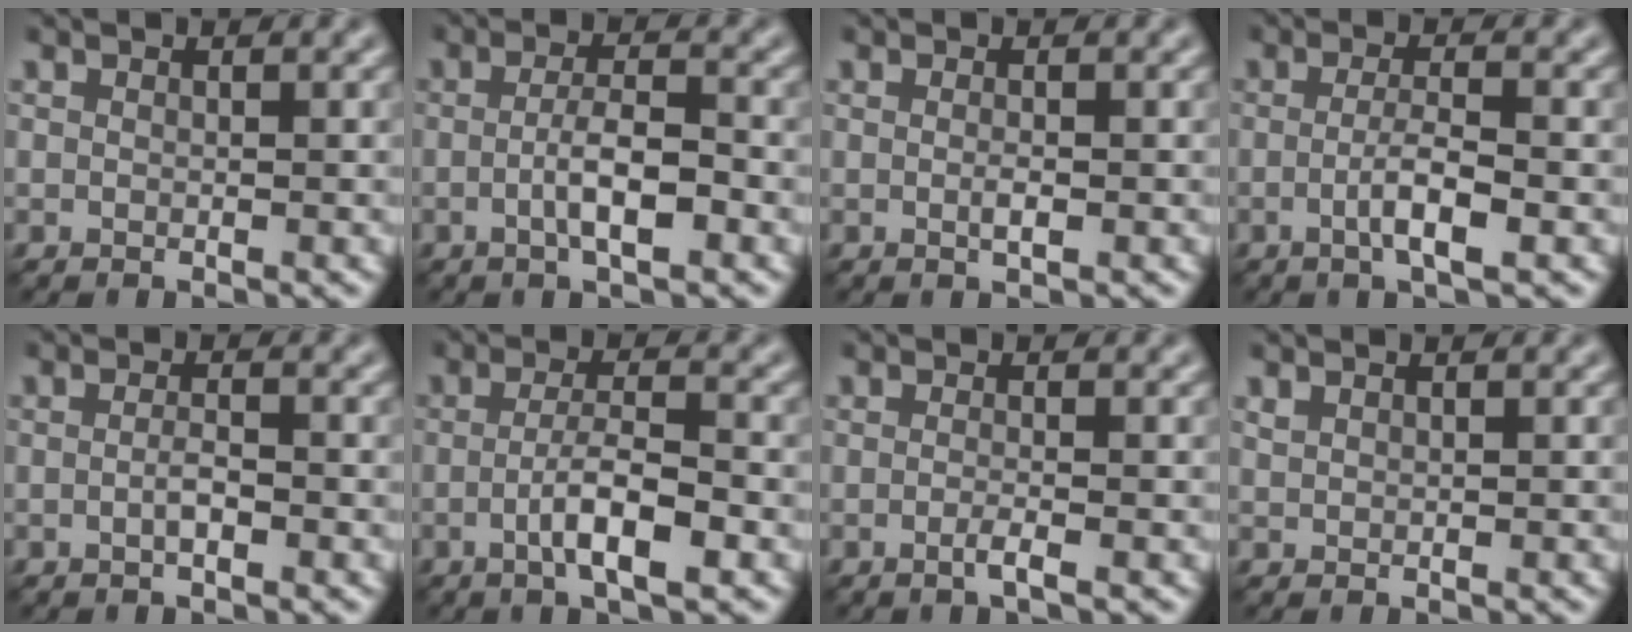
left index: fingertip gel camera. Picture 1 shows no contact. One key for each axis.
{"total": 3.6, "fx": -0.9, "fy": 0.9, "fz": 3.4, "tx": -0.061, "ty": 0.001, "tz": -0.018}
{"total": 1.0, "fx": -0.1, "fy": 0.2, "fz": 1.0, "tx": -0.019, "ty": -0.003, "tz": -0.002}
{"total": 3.2, "fx": -0.7, "fy": 0.6, "fz": 3.1, "tx": -0.055, "ty": 0.000, "tz": -0.016}
{"total": 1.4, "fx": -0.4, "fy": 0.4, "fz": 1.3, "tx": -0.025, "ty": 0.000, "tz": -0.009}
{"total": 4.4, "fx": -1.3, "fy": 0.9, "fz": 4.1, "tx": -0.072, "ty": 0.003, "tz": -0.025}
{"total": 1.6, "fx": -0.5, "fy": 0.4, "fz": 1.4, "tx": -0.020, "ty": -0.003, "tz": -0.014}
{"total": 0.6, "fx": 0.5, "fy": 0.2, "fz": 0.1, "tx": -0.004, "ty": 0.001, "tz": 0.015}